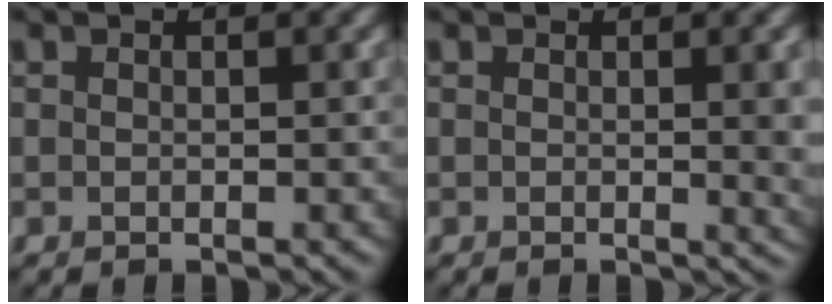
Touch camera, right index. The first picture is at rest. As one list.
[{"total": 3.1, "force": [0.2, 0.8, 3.0], "torque": [-0.031, -0.002, 0.003]}]